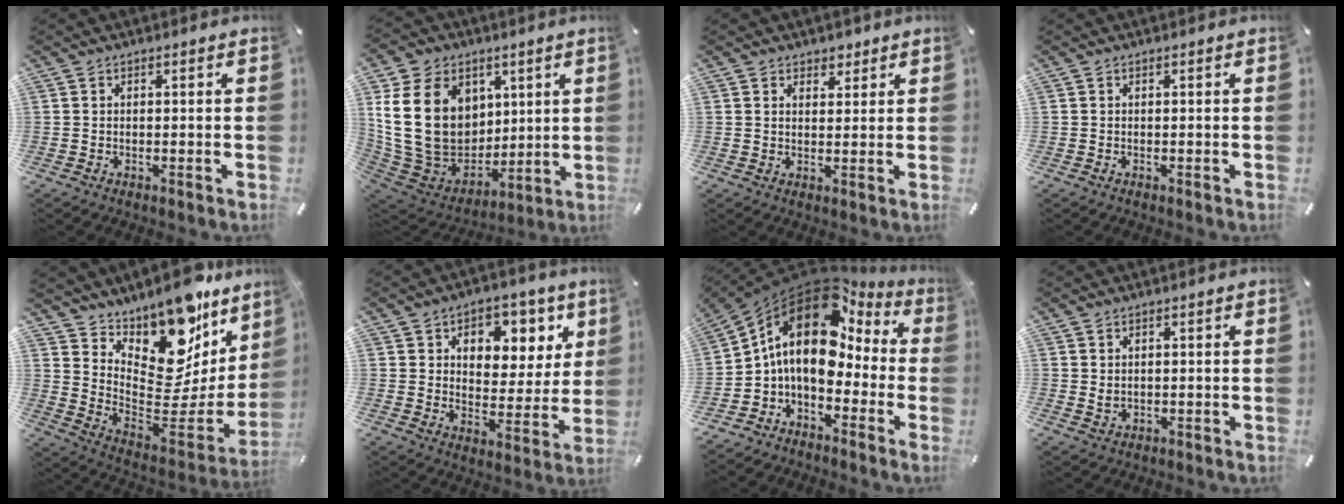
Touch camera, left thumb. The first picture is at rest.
{"total": 23.2, "force": [5.2, 18.2, 13.3], "torque": [-0.265, -0.031, 0.105]}
{"total": 3.4, "force": [2.0, 2.7, 0.2], "torque": [0.011, -0.005, 0.032]}
{"total": 0.0}
{"total": 15.1, "force": [12.3, 6.9, 5.4], "torque": [-0.057, -0.140, 0.205]}
{"total": 8.5, "force": [4.2, 6.9, 2.7], "torque": [-0.025, -0.039, 0.068]}
{"total": 15.6, "force": [3.3, 10.6, 11.0], "torque": [-0.209, -0.019, 0.047]}
{"total": 1.9, "force": [0.5, 1.6, 0.8], "torque": [-0.010, 0.000, 0.006]}